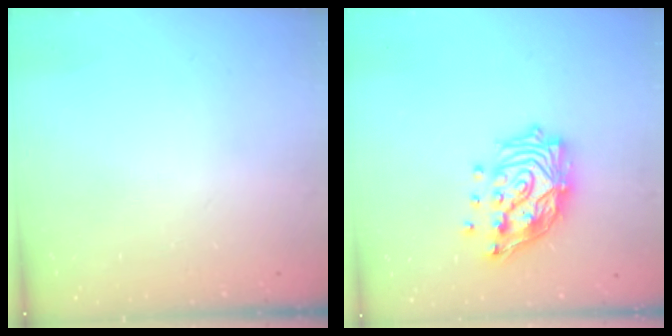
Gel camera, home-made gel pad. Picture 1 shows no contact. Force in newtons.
{"total": 16.7, "press": 16.6, "slide": 1.1}